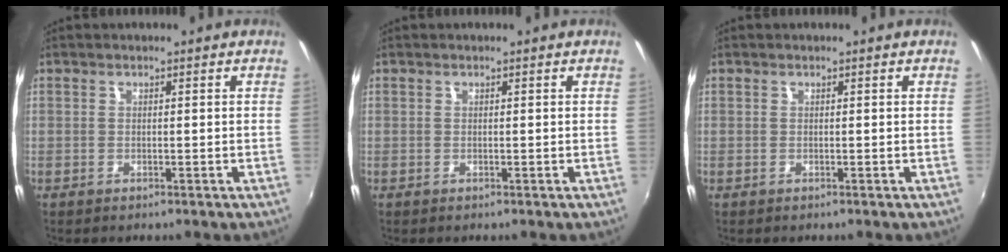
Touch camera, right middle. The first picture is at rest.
{"total": 0.0}
{"total": 0.0}